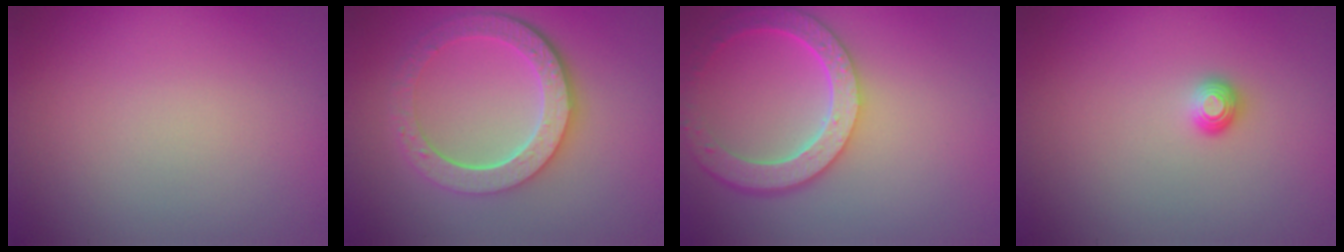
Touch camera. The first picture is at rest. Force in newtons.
{"total": 5.8, "press": 4.4, "slide": 3.8}
{"total": 6.0, "press": 4.8, "slide": 3.6}
{"total": 1.1, "press": 1.0, "slide": 0.4}